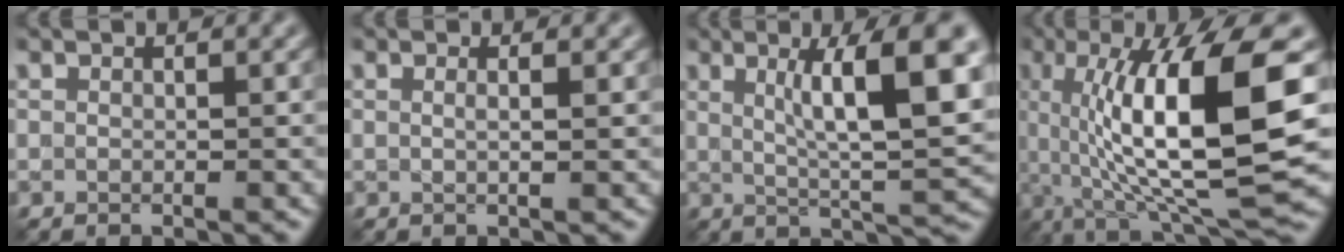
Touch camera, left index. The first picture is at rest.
{"total": 1.0, "force": [0.3, 0.2, 0.9], "torque": [-0.010, 0.001, -0.003]}
{"total": 9.9, "force": [2.6, 1.9, 9.4], "torque": [-0.125, -0.002, 0.047]}
{"total": 13.8, "force": [1.5, 3.3, 13.3], "torque": [-0.196, 0.001, 0.029]}